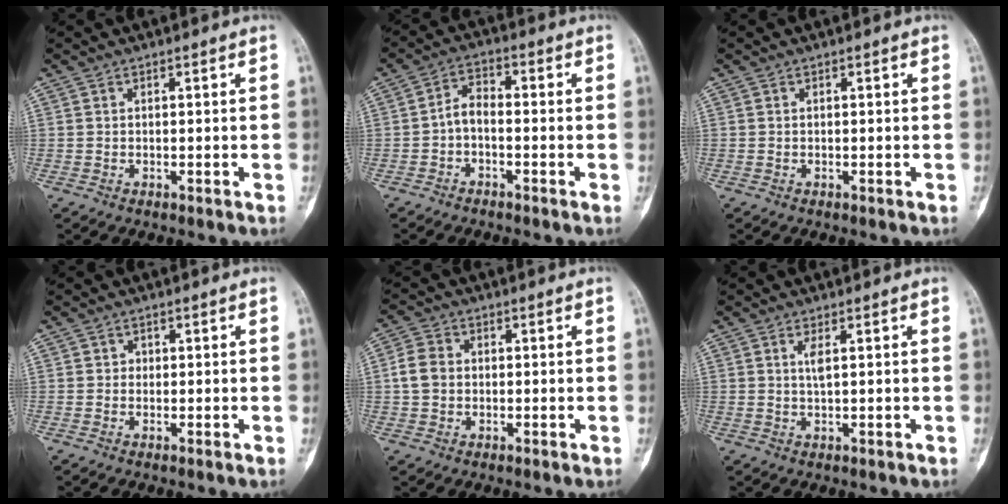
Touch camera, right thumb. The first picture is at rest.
{"total": 4.1, "force": [-1.3, 2.0, 3.3], "torque": [-0.055, 0.023, -0.036]}
{"total": 0.0}
{"total": 0.8, "force": [0.1, 0.8, 0.2], "torque": [0.004, 0.002, 0.000]}
{"total": 4.7, "force": [0.0, 3.9, 2.7], "torque": [-0.051, 0.010, -0.005]}
{"total": 2.0, "force": [0.7, 0.3, 1.8], "torque": [-0.045, -0.002, 0.016]}